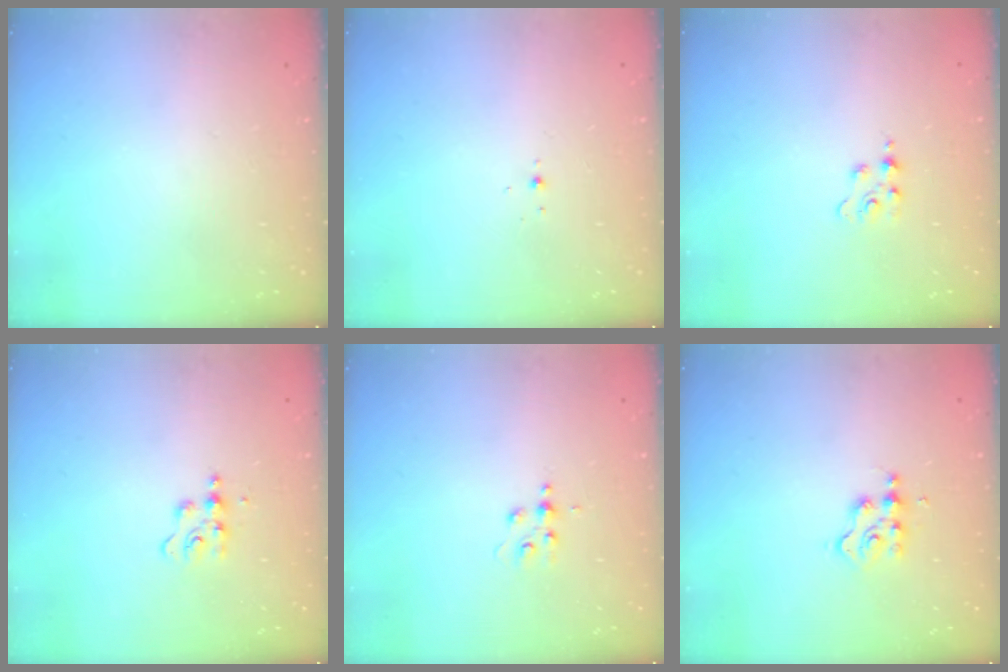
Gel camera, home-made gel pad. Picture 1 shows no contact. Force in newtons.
{"total": 3.0, "press": 2.9, "slide": 0.8}
{"total": 2.3, "press": 2.3, "slide": 0.5}
{"total": 5.5, "press": 5.5, "slide": 0.7}
{"total": 3.5, "press": 3.5, "slide": 0.4}
{"total": 2.3, "press": 2.3, "slide": 0.3}